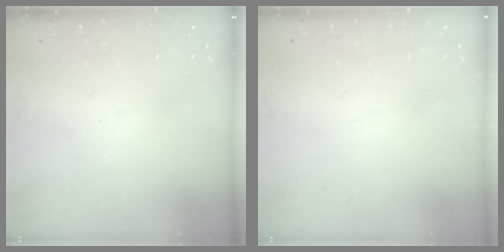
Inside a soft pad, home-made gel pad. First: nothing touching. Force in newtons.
{"total": 1.6, "press": 1.6, "slide": 0.1}